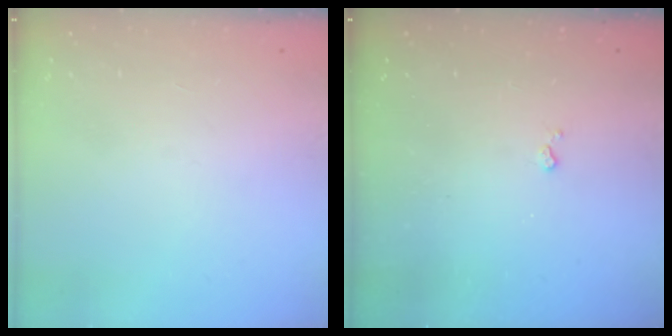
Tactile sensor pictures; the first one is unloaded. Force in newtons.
{"total": 2.9, "press": 2.8, "slide": 0.5}